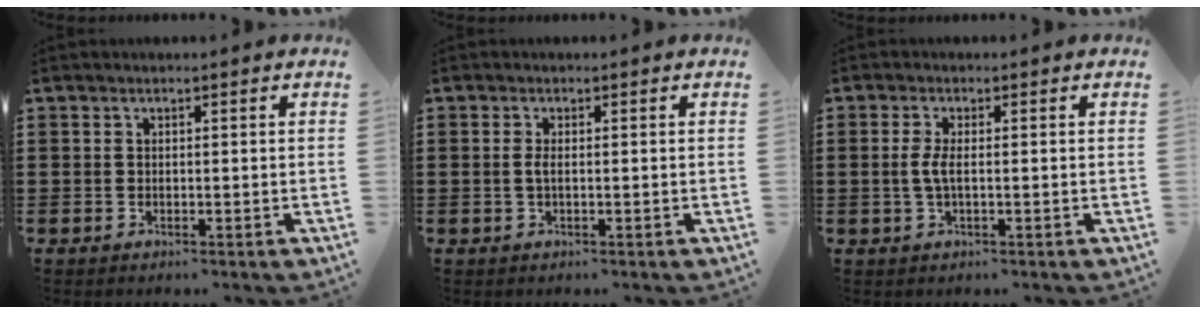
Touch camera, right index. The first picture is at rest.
{"total": 1.4, "force": [-0.2, 0.3, 1.4], "torque": [-0.034, -0.003, -0.005]}
{"total": 2.8, "force": [-0.2, 0.6, 2.7], "torque": [-0.072, -0.009, -0.012]}